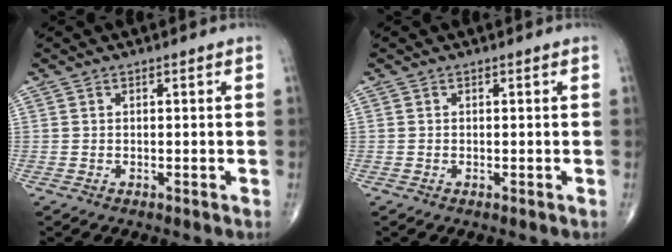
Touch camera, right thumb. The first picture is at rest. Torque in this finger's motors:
{"motor_torque": [0.24, 0.11, -0.08, -0.20, 0.02]}